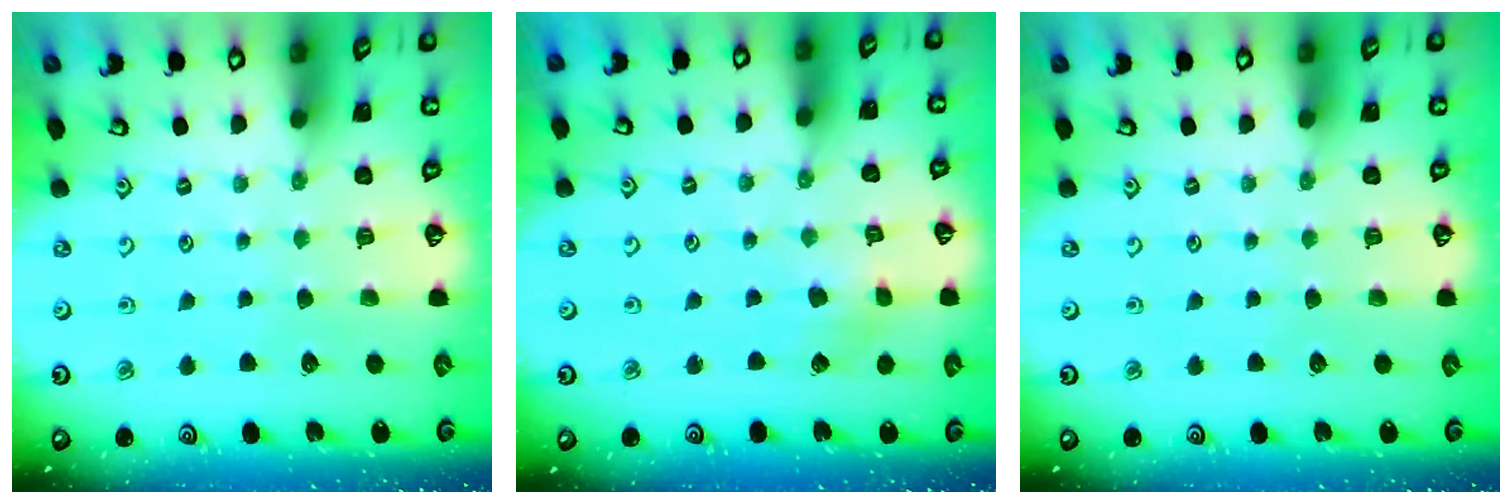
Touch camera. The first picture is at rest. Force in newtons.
{"total": 3.0, "press": 2.9, "slide": 0.3}
{"total": 0.0}